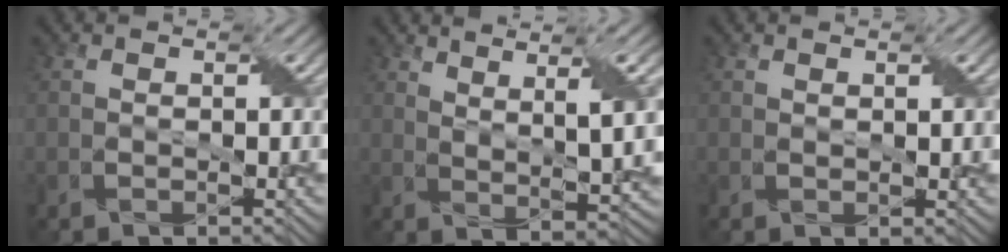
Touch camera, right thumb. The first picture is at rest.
{"total": 7.7, "force": [3.6, 1.3, 6.7], "torque": [-0.111, 0.004, 0.067]}
{"total": 1.0, "force": [0.6, 0.2, 0.7], "torque": [-0.015, -0.001, 0.013]}